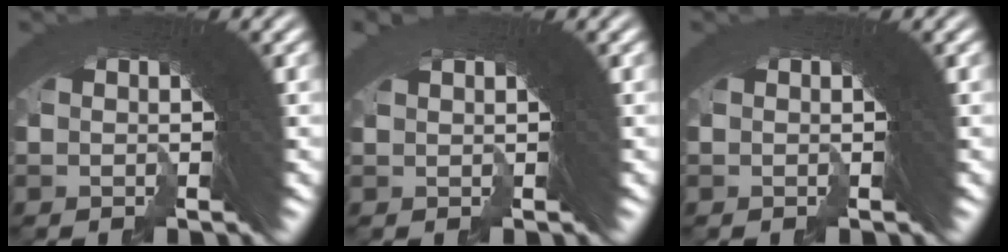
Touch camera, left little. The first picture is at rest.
{"total": 0.0}
{"total": 0.0}